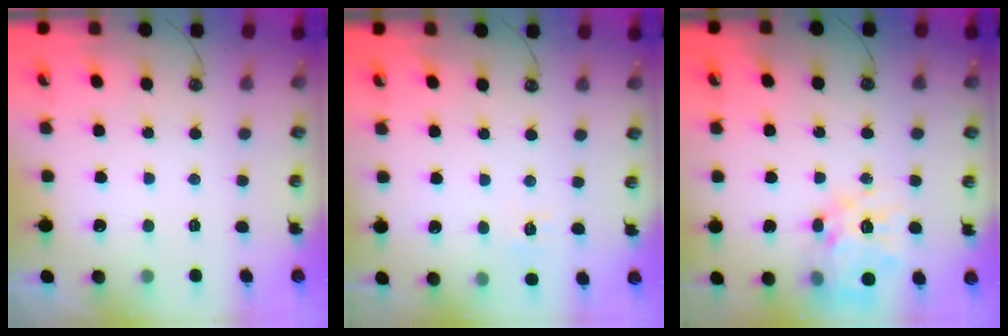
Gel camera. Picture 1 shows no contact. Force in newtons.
{"total": 6.2, "press": 6.2, "slide": 0.6}
{"total": 14.9, "press": 14.8, "slide": 1.3}